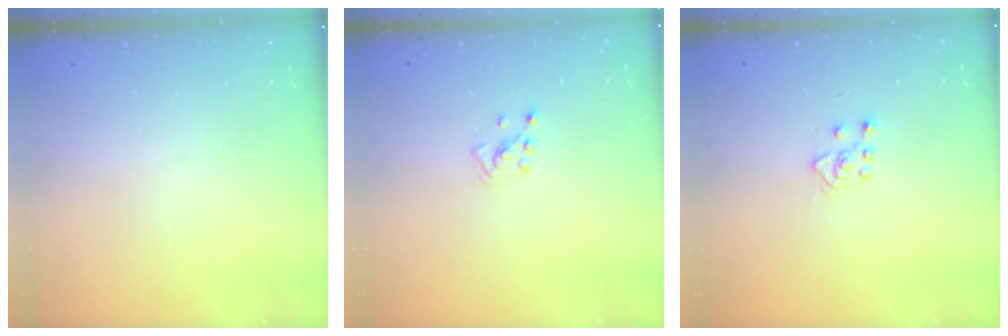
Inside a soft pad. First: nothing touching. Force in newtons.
{"total": 2.7, "press": 2.7, "slide": 0.5}
{"total": 5.2, "press": 5.2, "slide": 0.7}